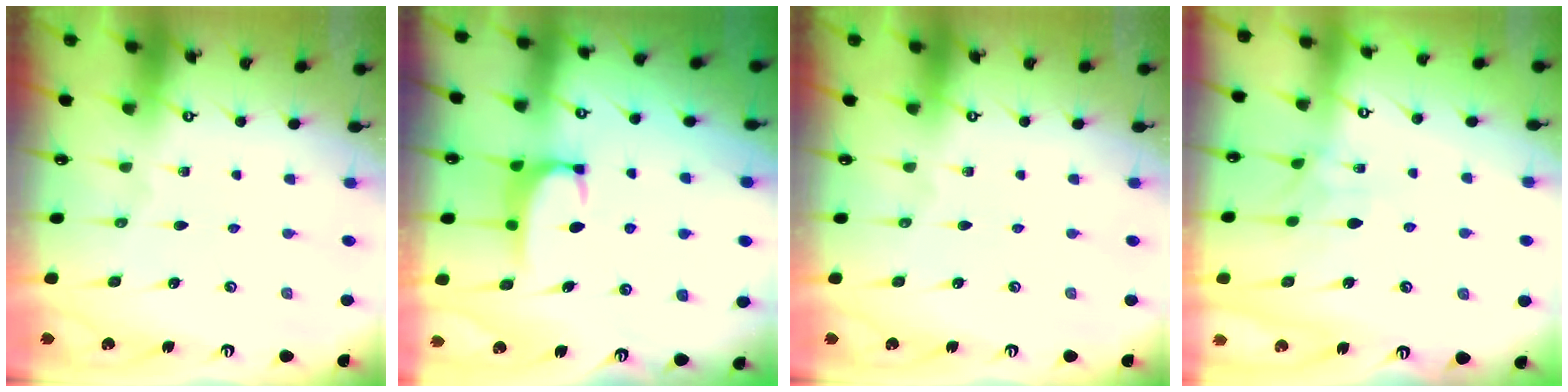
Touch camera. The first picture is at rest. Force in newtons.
{"total": 2.5, "press": 2.4, "slide": 0.6}
{"total": 0.0}
{"total": 0.8, "press": 0.0, "slide": 0.8}